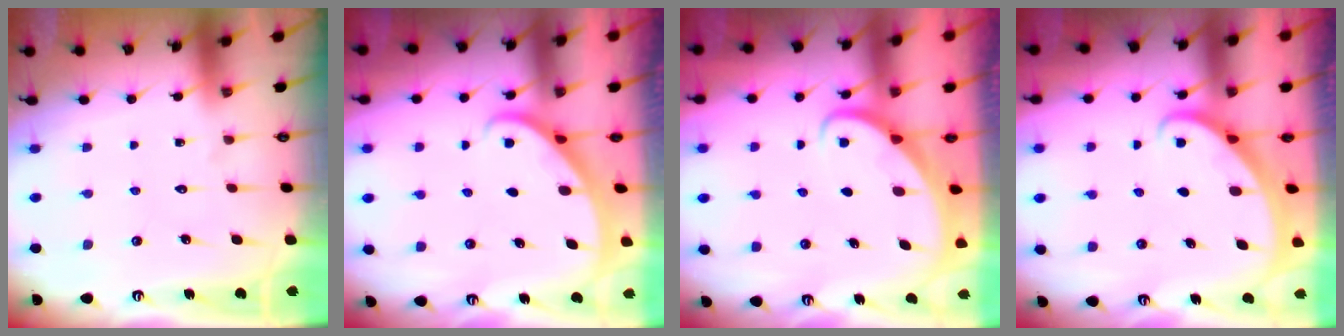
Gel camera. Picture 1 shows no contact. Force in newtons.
{"total": 2.2, "press": 2.2, "slide": 0.1}
{"total": 2.2, "press": 2.2, "slide": 0.2}
{"total": 1.8, "press": 1.7, "slide": 0.1}